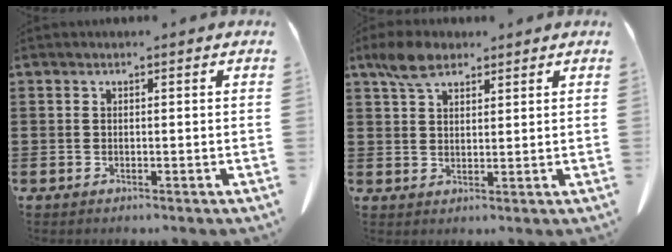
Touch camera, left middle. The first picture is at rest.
{"total": 5.0, "force": [3.4, 2.5, 2.7], "torque": [-0.055, 0.004, 0.062]}